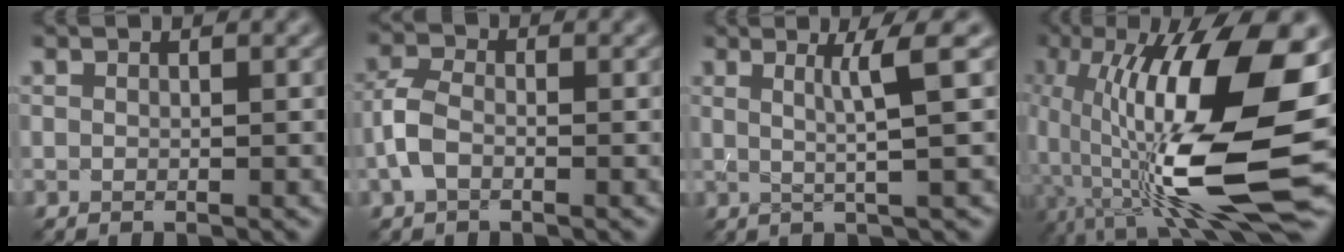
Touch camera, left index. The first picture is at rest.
{"total": 2.6, "force": [-1.0, 1.5, 1.8], "torque": [-0.040, 0.008, -0.030]}
{"total": 3.7, "force": [1.0, 0.4, 3.5], "torque": [-0.057, 0.004, 0.016]}
{"total": 15.3, "force": [-2.3, 4.2, 14.5], "torque": [-0.259, 0.012, -0.039]}